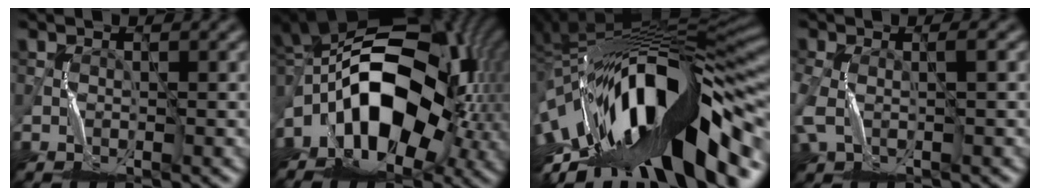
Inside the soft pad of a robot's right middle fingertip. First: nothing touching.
{"total": 13.4, "force": [-2.8, 8.0, 10.3], "torque": [-0.167, 0.027, -0.074]}
{"total": 17.2, "force": [-5.4, 6.1, 15.1], "torque": [-0.244, 0.034, -0.107]}
{"total": 3.7, "force": [-0.6, 2.0, 3.0], "torque": [-0.086, -0.007, -0.014]}